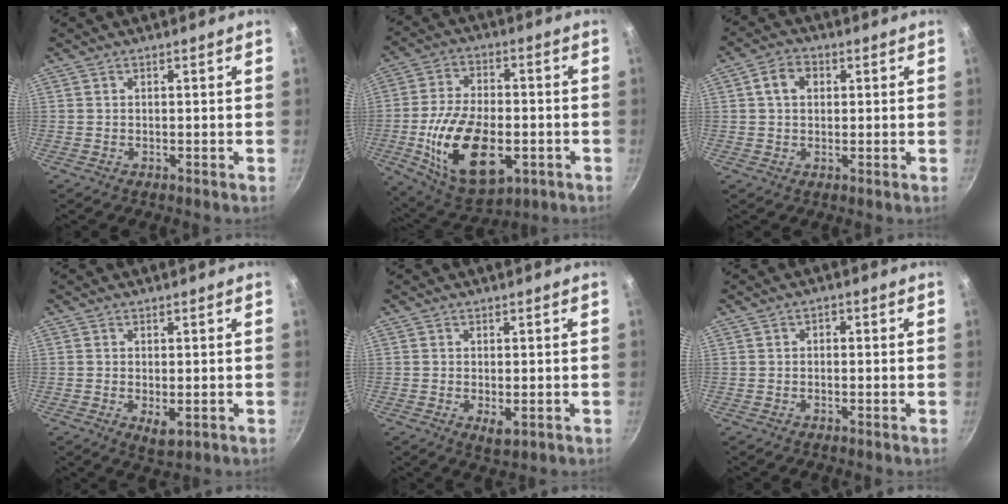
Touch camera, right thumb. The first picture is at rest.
{"total": 20.1, "force": [-4.9, 11.2, 15.9], "torque": [-0.276, 0.012, -0.073]}
{"total": 4.9, "force": [1.1, 3.8, 3.0], "torque": [-0.036, 0.009, 0.012]}
{"total": 3.7, "force": [-0.8, 1.8, 3.1], "torque": [-0.050, -0.013, -0.008]}
{"total": 3.0, "force": [-0.7, 1.4, 2.5], "torque": [-0.042, -0.011, -0.008]}
{"total": 1.1, "force": [-0.3, 0.9, 0.5], "torque": [-0.009, 0.007, -0.005]}